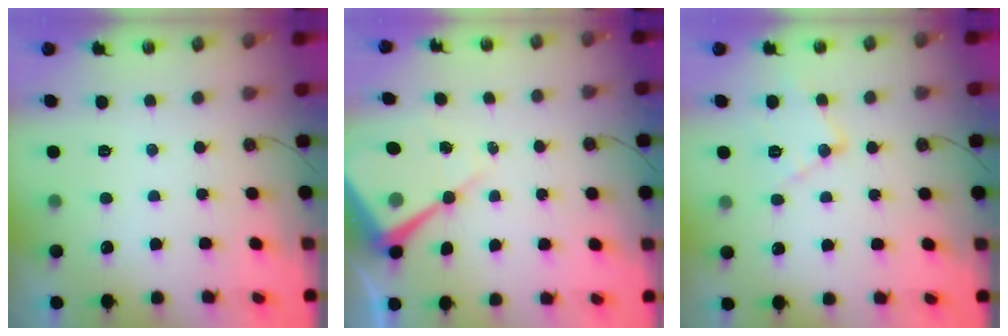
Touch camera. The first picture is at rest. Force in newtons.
{"total": 11.7, "press": 11.6, "slide": 1.0}
{"total": 11.9, "press": 11.9, "slide": 0.8}